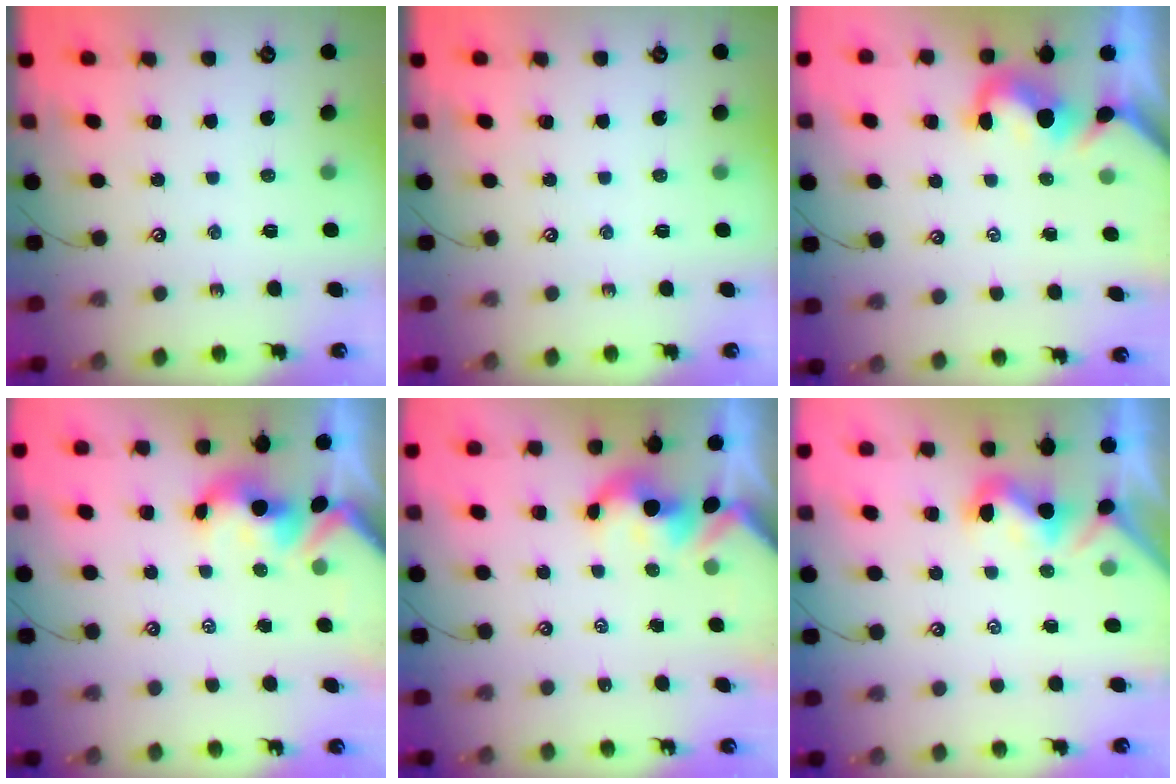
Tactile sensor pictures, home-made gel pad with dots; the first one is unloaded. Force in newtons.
{"total": 0.0}
{"total": 1.2, "press": 1.0, "slide": 0.7}
{"total": 2.0, "press": 1.9, "slide": 0.7}
{"total": 2.9, "press": 2.8, "slide": 0.6}
{"total": 1.1, "press": 1.0, "slide": 0.5}